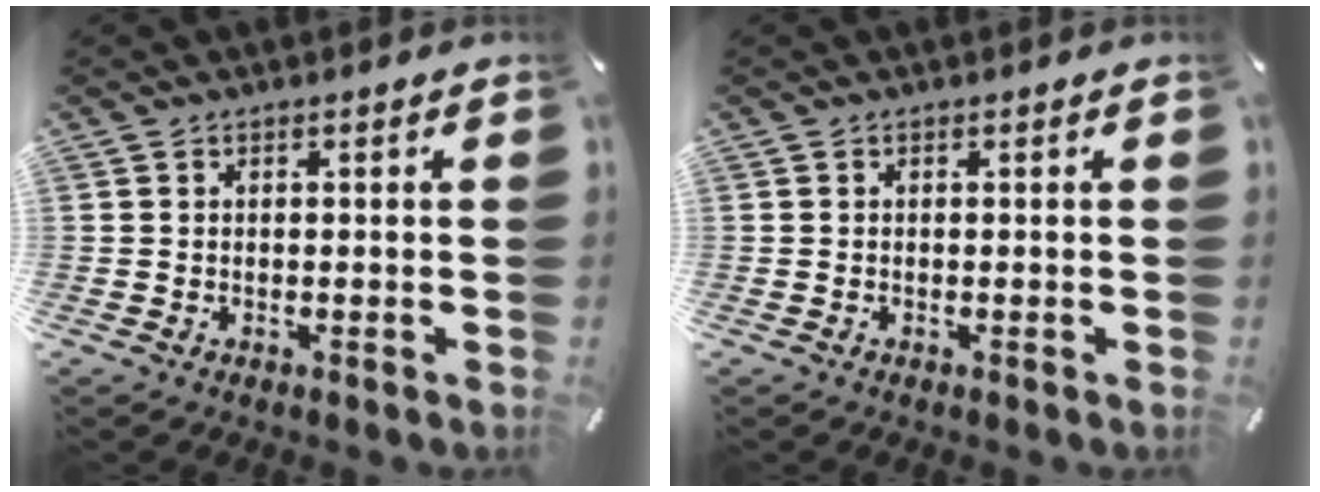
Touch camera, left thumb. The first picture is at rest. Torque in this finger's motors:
{"motor_torque": [-0.07, 0.06, 0.01, 0.08, 0.00]}